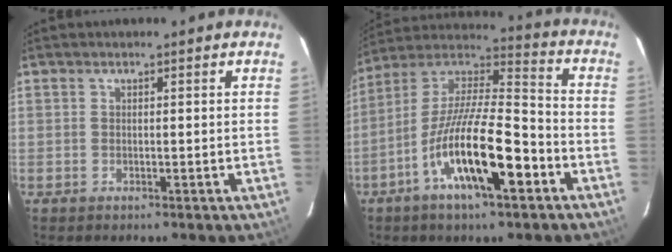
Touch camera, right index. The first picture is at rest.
{"total": 18.4, "force": [-7.9, 4.9, 15.9], "torque": [-0.290, -0.010, -0.148]}